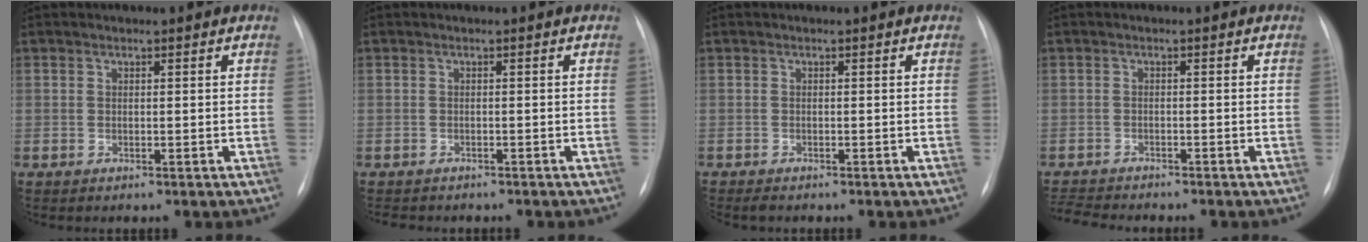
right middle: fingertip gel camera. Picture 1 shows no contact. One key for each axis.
{"total": 4.9, "fx": -4.2, "fy": 1.8, "fz": 1.9, "tx": -0.028, "ty": -0.006, "tz": -0.048}
{"total": 1.3, "fx": -1.1, "fy": 0.3, "fz": 0.6, "tx": -0.011, "ty": -0.003, "tz": -0.015}
{"total": 5.2, "fx": -5.0, "fy": 0.3, "fz": 1.4, "tx": -0.027, "ty": -0.016, "tz": -0.080}